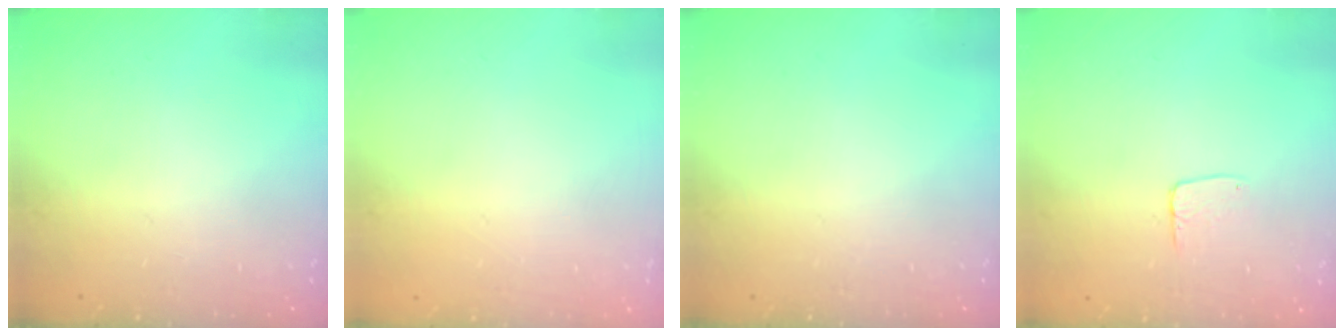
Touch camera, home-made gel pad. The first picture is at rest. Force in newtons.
{"total": 0.0}
{"total": 0.0}
{"total": 3.6, "press": 3.6, "slide": 0.3}